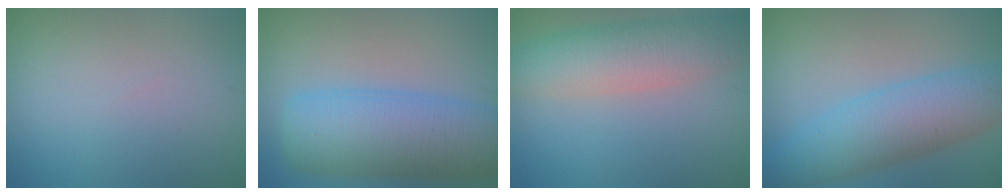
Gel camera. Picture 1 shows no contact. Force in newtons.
{"total": 9.5, "press": 9.5, "slide": 0.2}
{"total": 6.0, "press": 6.0, "slide": 0.2}
{"total": 7.1, "press": 7.1, "slide": 0.3}